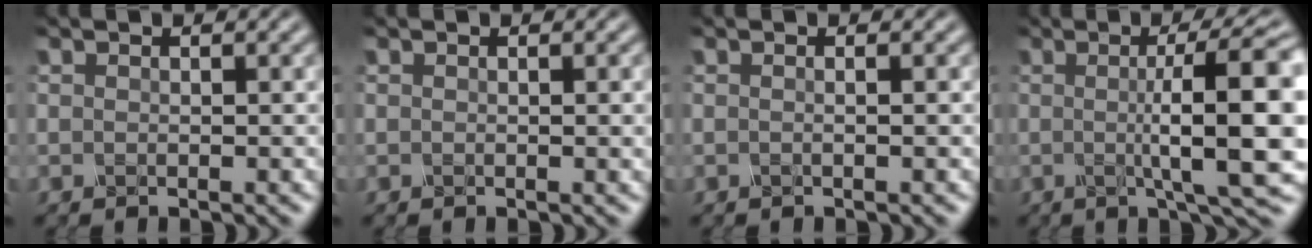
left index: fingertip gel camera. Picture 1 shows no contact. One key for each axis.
{"total": 1.2, "fx": 0.1, "fy": 0.3, "fz": 1.1, "tx": -0.012, "ty": 0.003, "tz": 0.000}
{"total": 1.2, "fx": 0.0, "fy": 0.5, "fz": 1.0, "tx": -0.008, "ty": -0.003, "tz": -0.019}
{"total": 11.3, "fx": 0.4, "fy": 2.3, "fz": 11.1, "tx": -0.134, "ty": 0.011, "tz": 0.004}